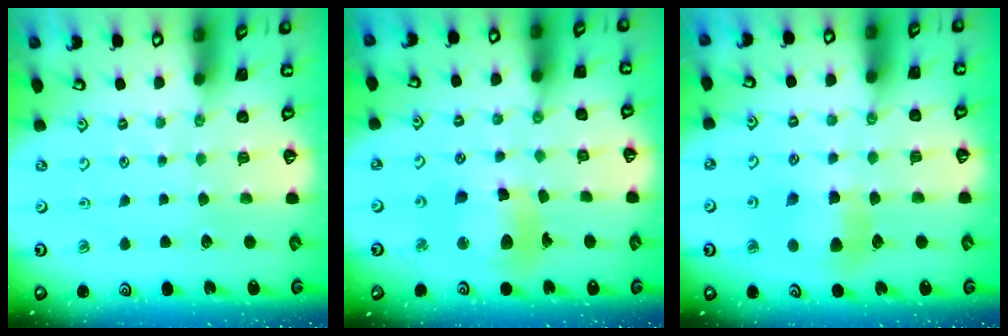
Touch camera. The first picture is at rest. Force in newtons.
{"total": 12.7, "press": 12.6, "slide": 1.7}
{"total": 6.4, "press": 6.3, "slide": 0.9}